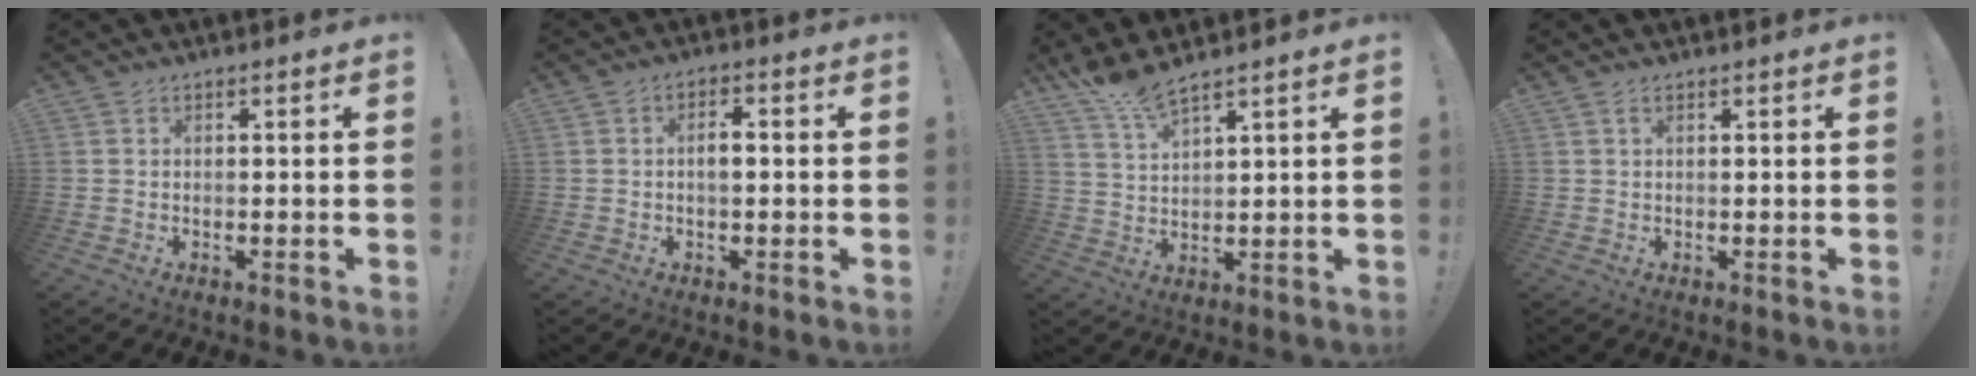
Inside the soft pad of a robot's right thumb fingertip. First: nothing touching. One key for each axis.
{"total": 3.3, "fx": -0.3, "fy": 1.5, "fz": 2.9, "tx": -0.041, "ty": 0.005, "tz": -0.010}
{"total": 6.6, "fx": 5.8, "fy": 0.6, "fz": 3.2, "tx": -0.070, "ty": -0.034, "tz": 0.106}
{"total": 1.0, "fx": 0.5, "fy": 0.3, "fz": 0.8, "tx": -0.017, "ty": 0.001, "tz": 0.009}